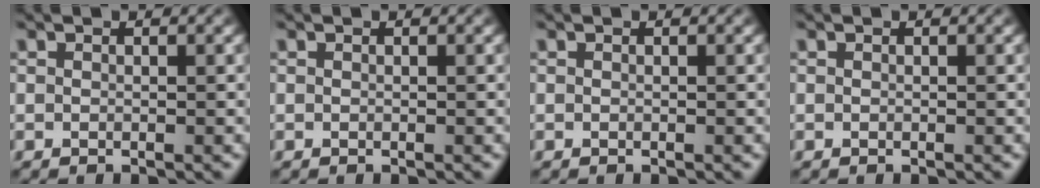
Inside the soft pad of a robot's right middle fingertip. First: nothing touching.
{"total": 0.0}
{"total": 0.0}
{"total": 0.0}